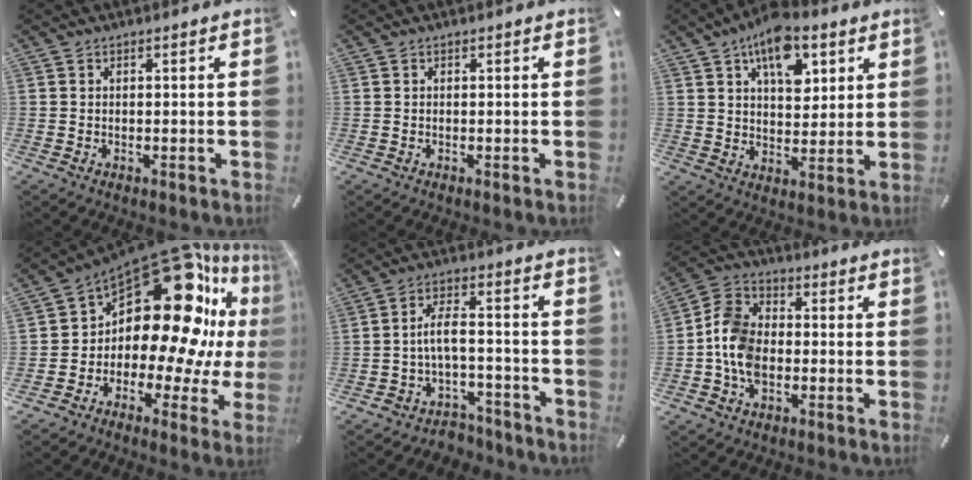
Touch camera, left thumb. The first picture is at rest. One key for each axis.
{"total": 0.0}
{"total": 12.4, "fx": 6.6, "fy": 7.0, "fz": 7.8, "tx": -0.112, "ty": -0.021, "tz": 0.113}
{"total": 22.8, "fx": 9.9, "fy": 12.2, "fz": 16.5, "tx": -0.245, "ty": -0.107, "tz": 0.170}
{"total": 7.1, "fx": -2.2, "fy": 4.5, "fz": 5.0, "tx": -0.103, "ty": 0.009, "tz": -0.040}
{"total": 9.5, "fx": -2.5, "fy": 7.2, "fz": 5.7, "tx": -0.131, "ty": 0.022, "tz": -0.045}